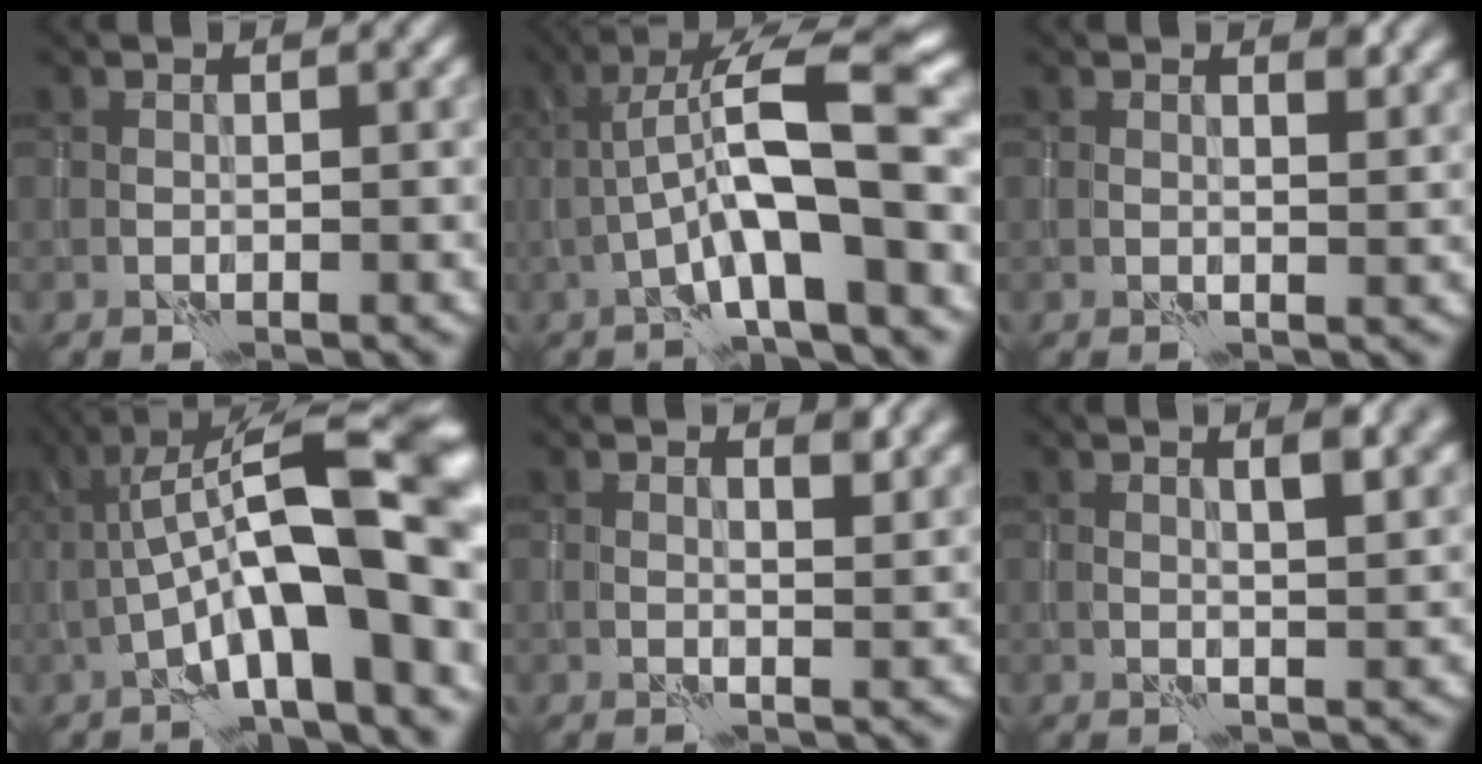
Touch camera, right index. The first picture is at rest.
{"total": 9.2, "force": [-1.4, 2.0, 8.9], "torque": [-0.154, 0.024, -0.026]}
{"total": 1.5, "force": [1.0, 0.4, 1.0], "torque": [-0.011, -0.003, 0.017]}
{"total": 12.7, "force": [-1.9, 3.2, 12.1], "torque": [-0.188, 0.029, -0.031]}
{"total": 2.0, "force": [1.2, 0.6, 1.4], "torque": [-0.016, -0.002, 0.020]}
{"total": 3.7, "force": [1.5, 1.1, 3.1], "torque": [-0.034, 0.010, 0.014]}